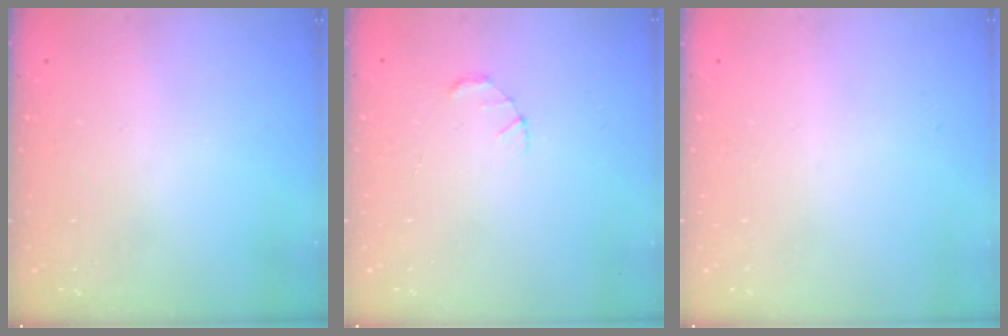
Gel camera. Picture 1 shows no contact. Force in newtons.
{"total": 1.5, "press": 1.5, "slide": 0.3}
{"total": 0.0}